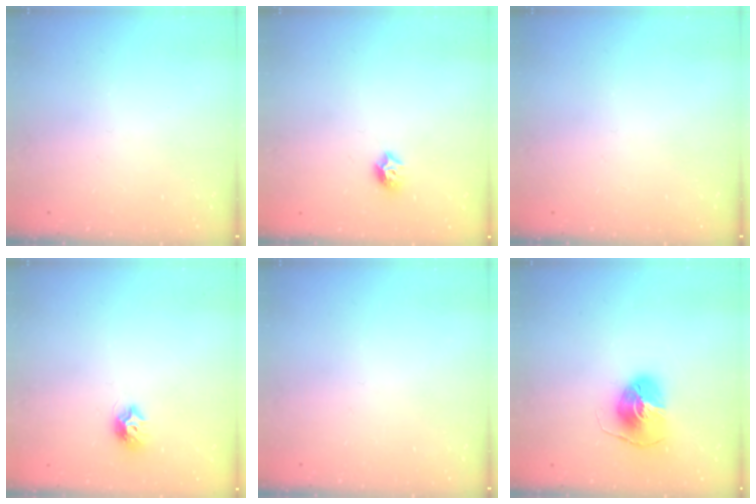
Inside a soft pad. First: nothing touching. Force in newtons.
{"total": 6.4, "press": 6.4, "slide": 0.8}
{"total": 0.0}
{"total": 7.4, "press": 7.4, "slide": 0.2}
{"total": 0.0}
{"total": 8.1, "press": 8.1, "slide": 0.3}